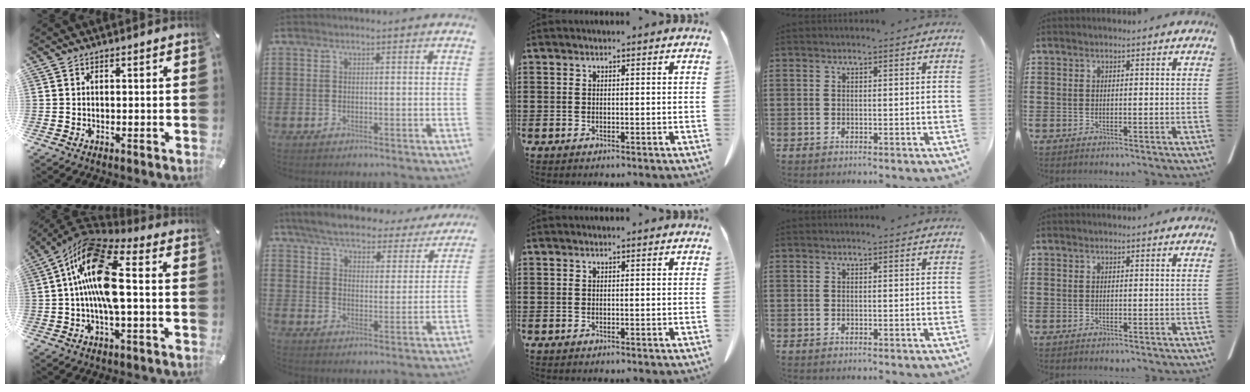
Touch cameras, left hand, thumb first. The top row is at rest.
{"thumb": {"total": 17.1, "force": [0.3, 7.3, 15.5], "torque": [-0.297, 0.002, 0.004]}, "index": {"total": 5.8, "force": [5.6, 0.7, 1.5], "torque": [-0.059, -0.035, 0.096]}}